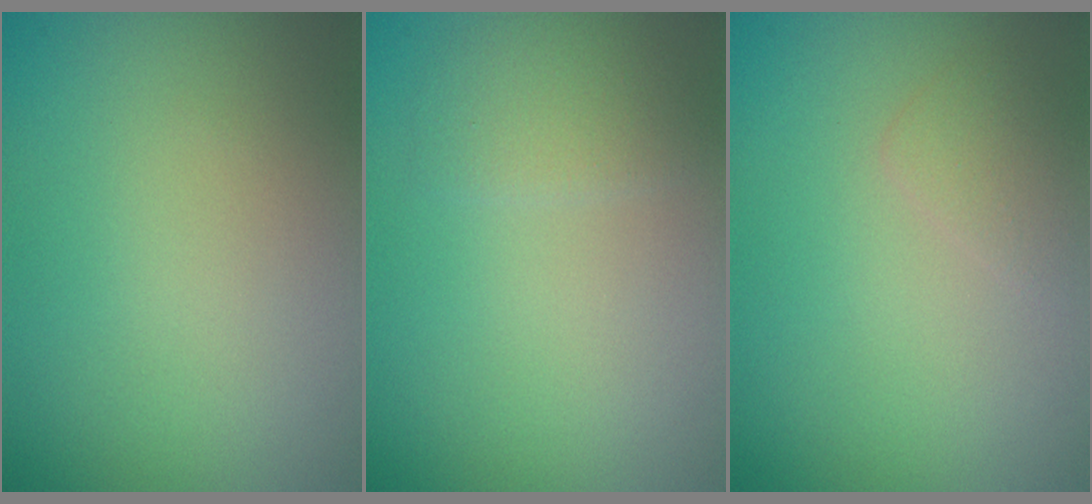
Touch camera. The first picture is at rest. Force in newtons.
{"total": 1.5, "press": 1.5, "slide": 0.1}
{"total": 1.1, "press": 1.1, "slide": 0.0}